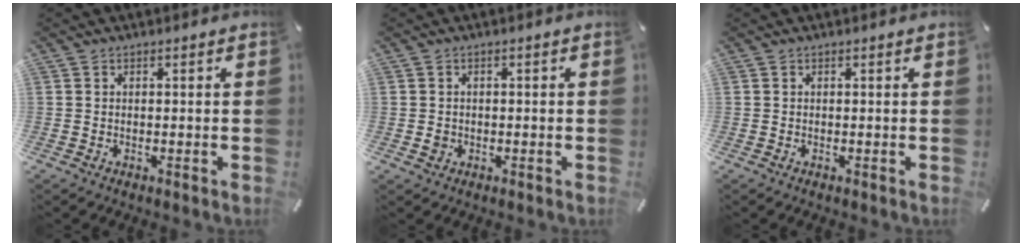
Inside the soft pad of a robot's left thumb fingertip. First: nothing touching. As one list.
[{"total": 1.7, "force": [-0.4, 1.5, 0.7], "torque": [-0.013, 0.004, -0.009]}, {"total": 0.0}]